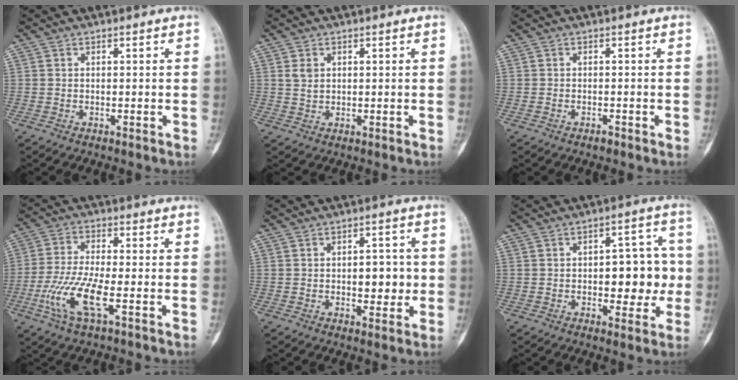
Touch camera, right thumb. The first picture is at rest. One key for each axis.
{"total": 2.3, "fx": 0.8, "fy": 1.7, "fz": 1.3, "tx": -0.018, "ty": -0.003, "tz": 0.019}
{"total": 0.8, "fx": -0.6, "fy": 0.3, "fz": 0.4, "tx": -0.004, "ty": 0.005, "tz": -0.010}
{"total": 10.1, "fx": -3.5, "fy": 2.6, "fz": 9.1, "tx": -0.212, "ty": 0.004, "tz": -0.072}
{"total": 6.1, "fx": -0.2, "fy": 3.5, "fz": 5.0, "tx": -0.039, "ty": 0.004, "tz": -0.002}
{"total": 11.1, "fx": -0.6, "fy": 6.0, "fz": 9.3, "tx": -0.074, "ty": 0.024, "tz": -0.005}